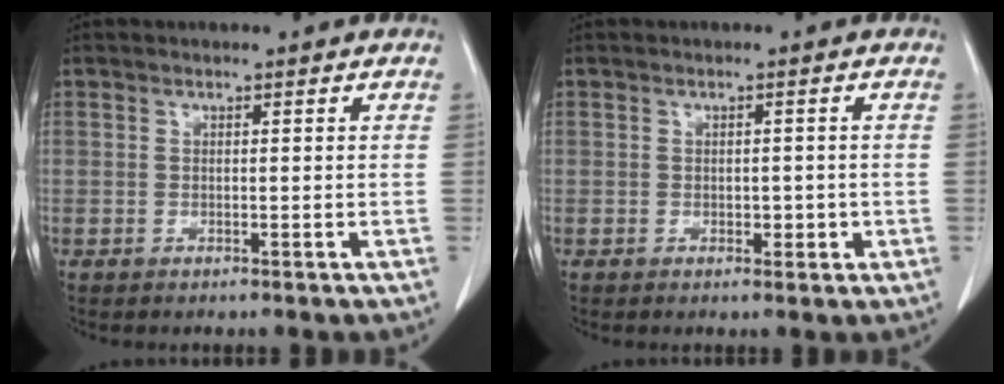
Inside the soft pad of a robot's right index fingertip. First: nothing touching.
{"total": 1.8, "force": [-0.3, 1.2, 1.4], "torque": [-0.015, 0.001, 0.001]}